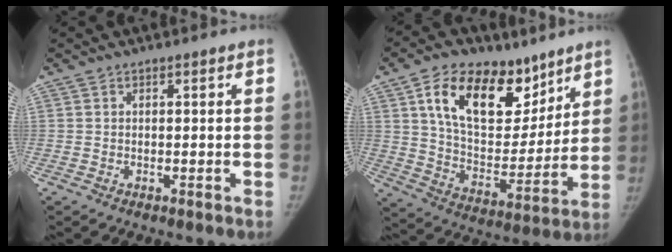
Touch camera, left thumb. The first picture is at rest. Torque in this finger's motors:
{"motor_torque": [0.39, 0.50, 1.39, -1.37, 0.14]}